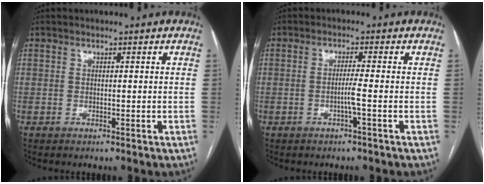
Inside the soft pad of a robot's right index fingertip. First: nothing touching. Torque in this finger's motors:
{"motor_torque": [0.06, 0.12, -0.06, 0.00]}